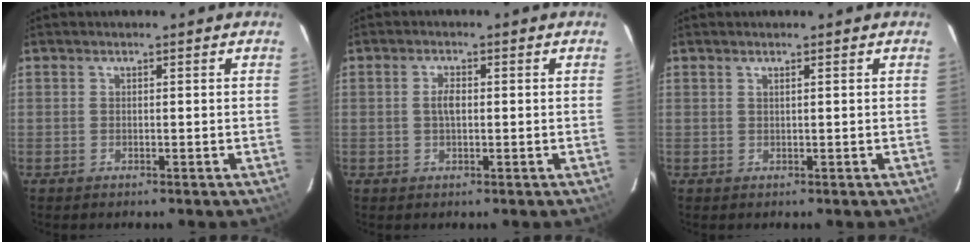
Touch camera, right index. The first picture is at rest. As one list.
[{"total": 2.3, "force": [0.0, 1.2, 1.9], "torque": [-0.038, 0.004, 0.000]}, {"total": 0.6, "force": [0.4, -0.2, 0.4], "torque": [-0.010, -0.003, 0.005]}]